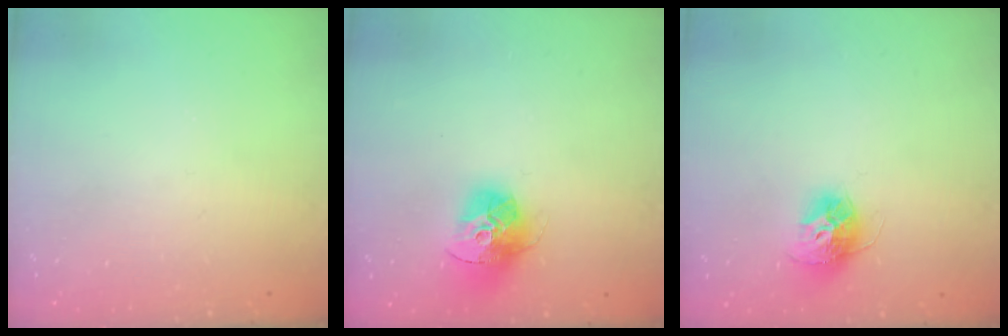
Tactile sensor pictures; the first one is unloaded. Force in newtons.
{"total": 15.2, "press": 15.2, "slide": 1.5}
{"total": 11.2, "press": 11.2, "slide": 0.8}